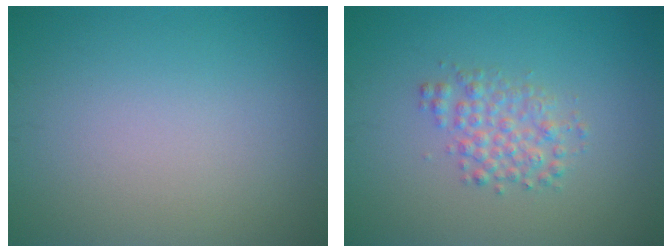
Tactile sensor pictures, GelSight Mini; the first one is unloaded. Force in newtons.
{"total": 2.6, "press": 2.6, "slide": 0.0}